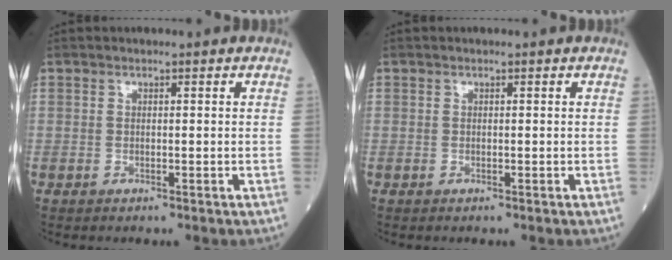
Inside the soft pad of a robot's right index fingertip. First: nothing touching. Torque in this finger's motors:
{"motor_torque": [0.00, 0.00, 0.00, 0.00]}